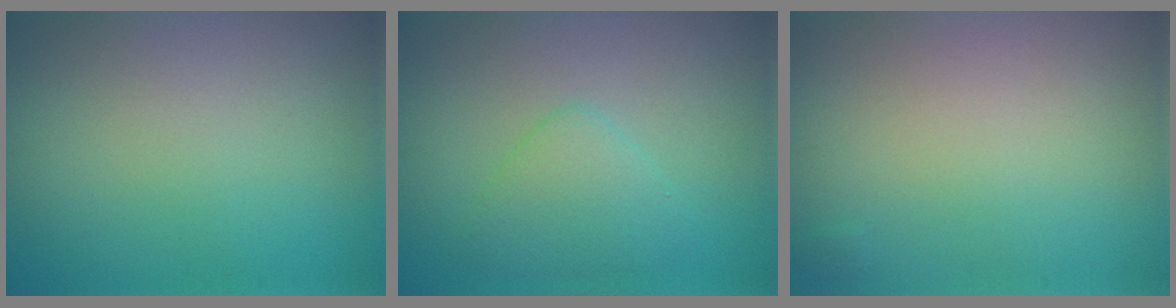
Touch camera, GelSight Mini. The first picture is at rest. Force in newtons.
{"total": 3.0, "press": 3.0, "slide": 0.0}
{"total": 0.0}